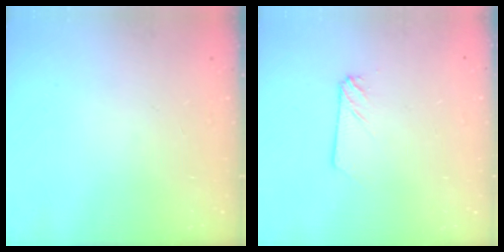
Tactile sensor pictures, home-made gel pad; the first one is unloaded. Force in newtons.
{"total": 2.7, "press": 2.7, "slide": 0.2}